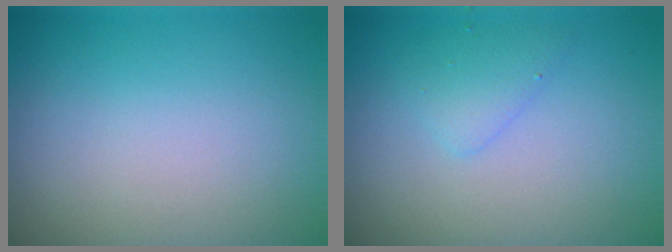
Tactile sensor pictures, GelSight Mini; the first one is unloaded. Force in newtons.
{"total": 1.7, "press": 1.6, "slide": 0.1}